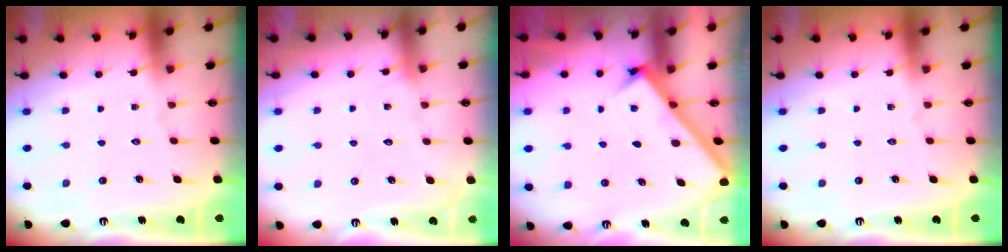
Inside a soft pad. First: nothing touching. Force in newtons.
{"total": 6.1, "press": 6.1, "slide": 0.5}
{"total": 2.5, "press": 2.5, "slide": 0.3}
{"total": 0.0}